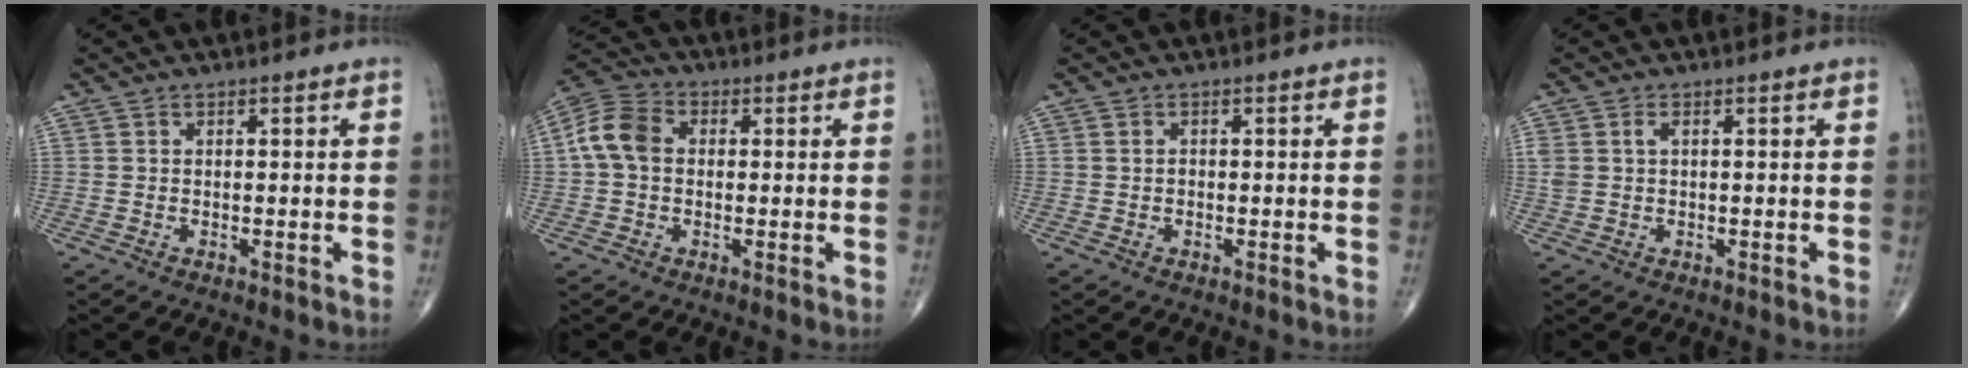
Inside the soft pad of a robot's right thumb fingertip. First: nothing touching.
{"total": 7.8, "force": [0.5, 5.8, 5.3], "torque": [-0.104, 0.025, 0.000]}
{"total": 0.6, "force": [0.0, 0.5, 0.4], "torque": [-0.005, 0.001, -0.002]}
{"total": 2.3, "force": [0.6, 1.3, 1.8], "torque": [-0.053, 0.009, 0.015]}